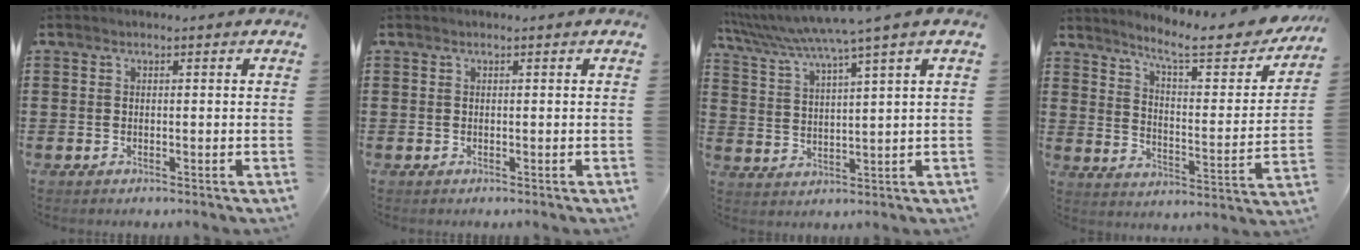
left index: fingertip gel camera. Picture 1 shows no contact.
{"total": 0.0}
{"total": 5.5, "force": [4.4, -1.2, 3.1], "torque": [-0.077, -0.033, 0.069]}
{"total": 8.8, "force": [7.2, 0.6, 5.0], "torque": [-0.104, -0.053, 0.111]}